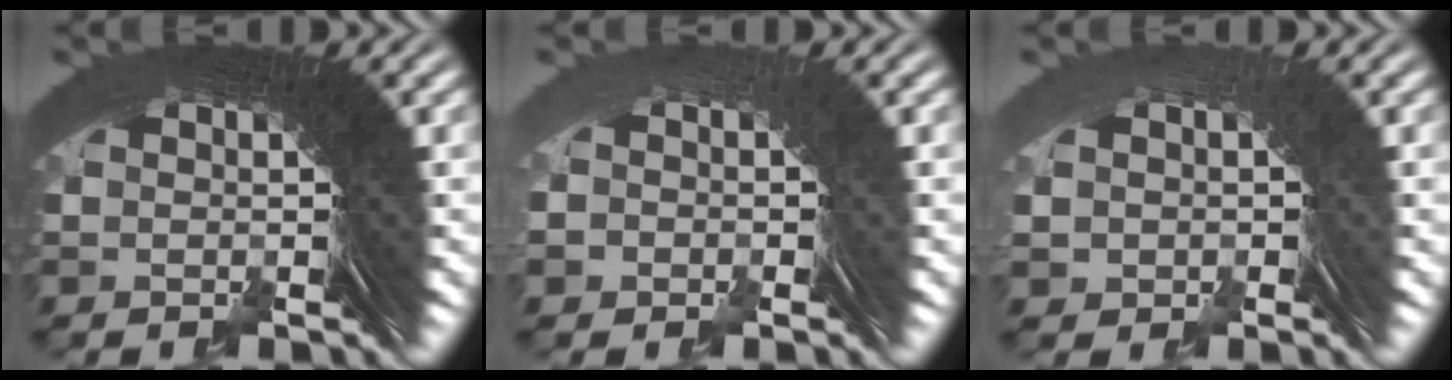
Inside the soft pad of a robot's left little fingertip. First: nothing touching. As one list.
[{"total": 2.6, "force": [0.0, 2.4, -1.0], "torque": [0.022, 0.003, -0.009]}, {"total": 2.6, "force": [0.4, 2.3, -1.2], "torque": [0.024, 0.001, 0.002]}]